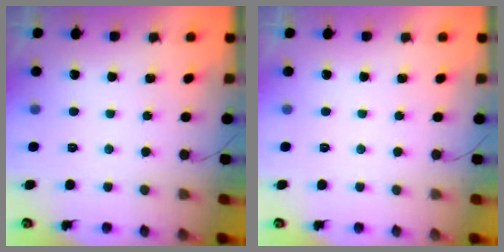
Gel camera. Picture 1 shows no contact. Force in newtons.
{"total": 0.0}